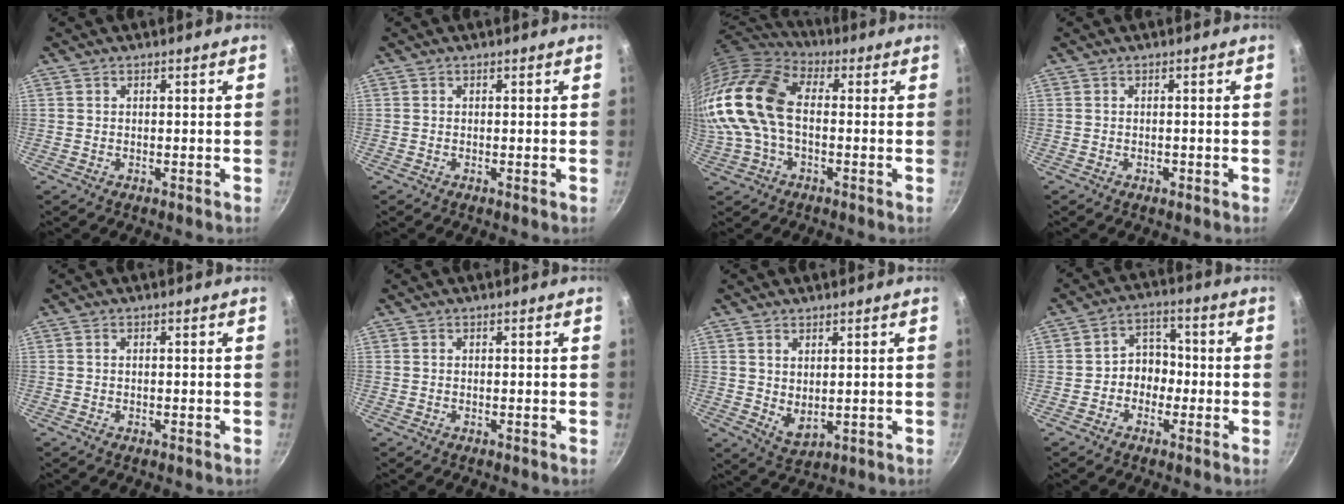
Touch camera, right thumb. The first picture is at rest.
{"total": 0.0}
{"total": 20.3, "force": [-0.1, 12.7, 15.9], "torque": [-0.339, 0.027, -0.017]}
{"total": 0.7, "force": [-0.3, 0.5, 0.4], "torque": [-0.007, 0.004, -0.003]}
{"total": 0.0}
{"total": 0.0}
{"total": 5.6, "force": [2.2, 3.1, 4.2], "torque": [-0.064, -0.030, 0.051]}
{"total": 6.2, "force": [-1.4, 5.1, 3.1], "torque": [0.002, 0.028, -0.033]}